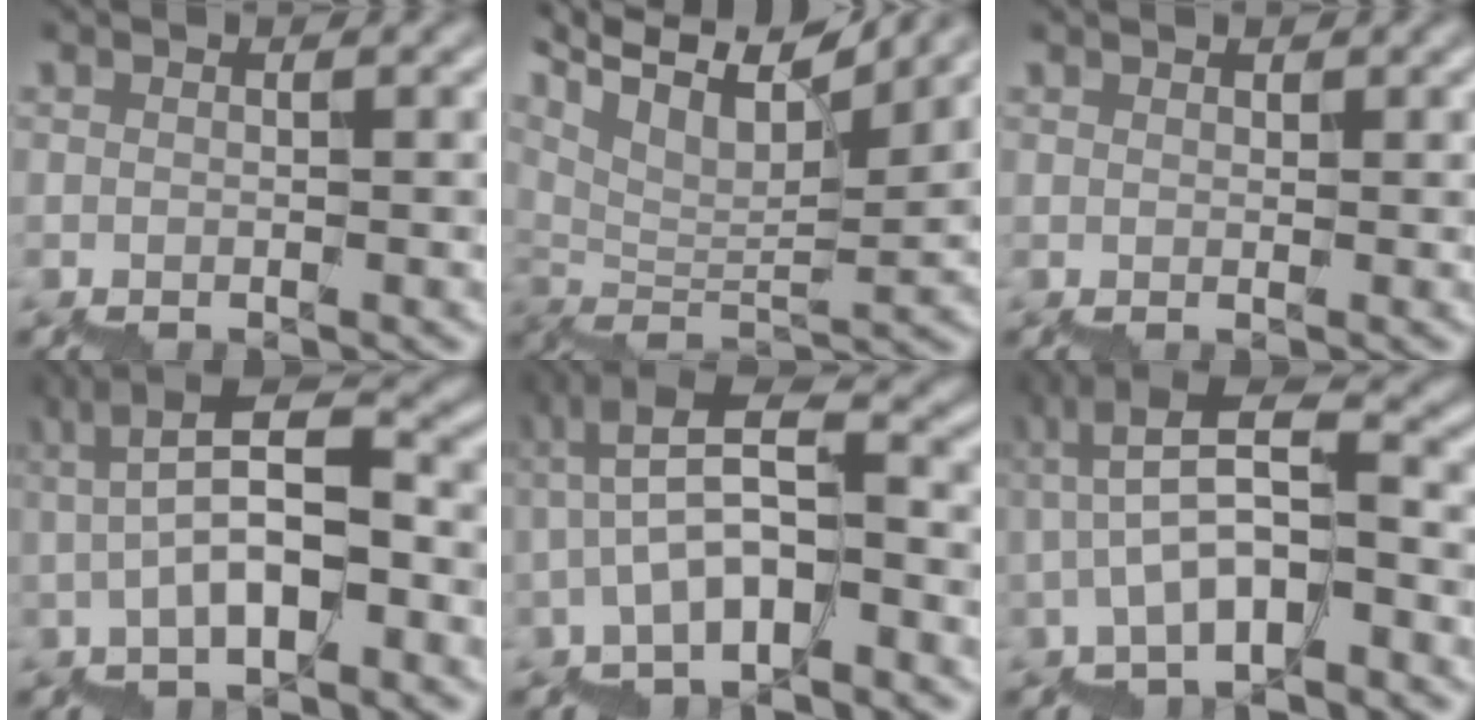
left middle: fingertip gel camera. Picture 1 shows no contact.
{"total": 11.9, "force": [9.6, 2.6, 6.5], "torque": [-0.125, 0.032, 0.149]}
{"total": 0.5, "force": [0.5, 0.0, -0.2], "torque": [0.006, 0.000, 0.009]}
{"total": 5.5, "force": [-1.0, 1.7, 5.2], "torque": [-0.091, 0.029, -0.017]}
{"total": 5.3, "force": [-1.4, 1.7, 4.9], "torque": [-0.086, 0.025, -0.026]}
{"total": 5.3, "force": [-1.1, 1.5, 5.0], "torque": [-0.084, 0.027, -0.020]}